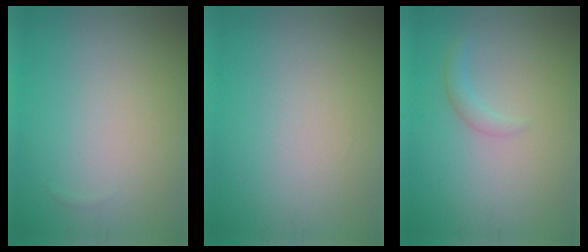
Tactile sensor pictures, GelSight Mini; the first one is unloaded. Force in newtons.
{"total": 0.0}
{"total": 1.2, "press": 1.2, "slide": 0.1}